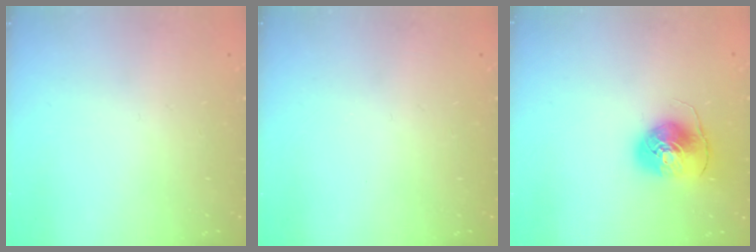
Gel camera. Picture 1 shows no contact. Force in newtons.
{"total": 0.0}
{"total": 8.1, "press": 8.1, "slide": 0.6}